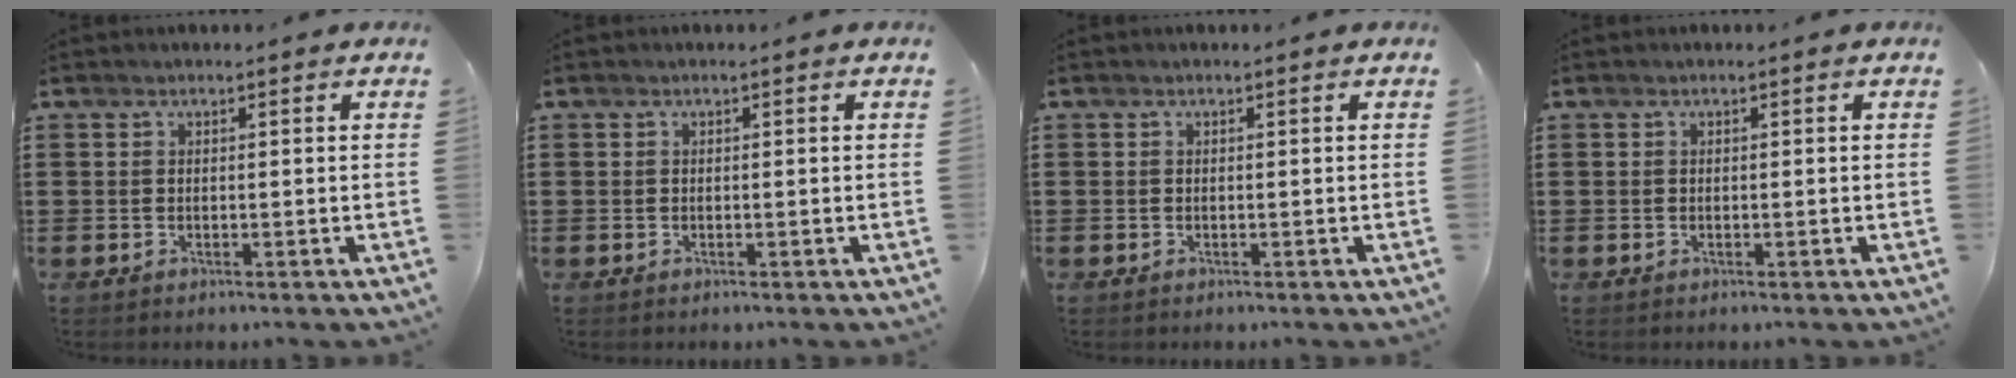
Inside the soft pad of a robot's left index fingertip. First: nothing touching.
{"total": 0.0}
{"total": 0.0}
{"total": 0.0}